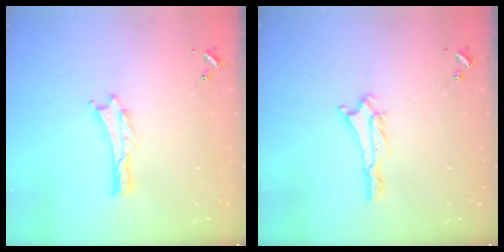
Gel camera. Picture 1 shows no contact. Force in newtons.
{"total": 1.0, "press": 1.0, "slide": 0.1}